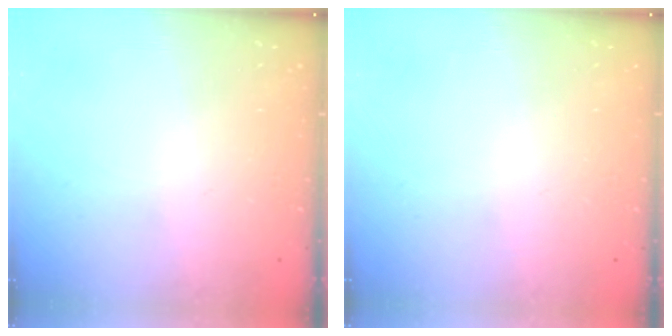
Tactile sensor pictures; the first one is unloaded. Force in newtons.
{"total": 0.0}